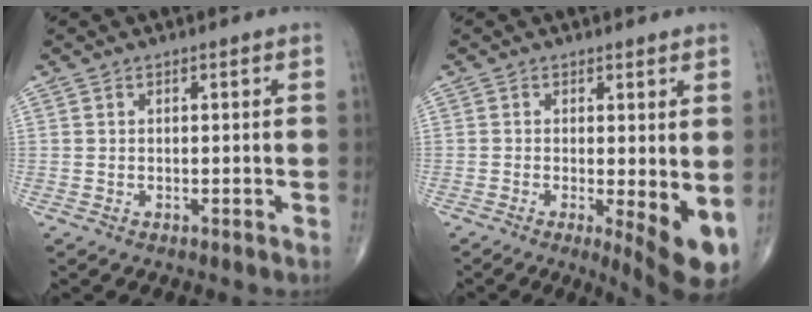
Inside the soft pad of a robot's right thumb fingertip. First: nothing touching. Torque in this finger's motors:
{"motor_torque": [-0.29, 0.65, 0.11, -0.15, 0.06]}